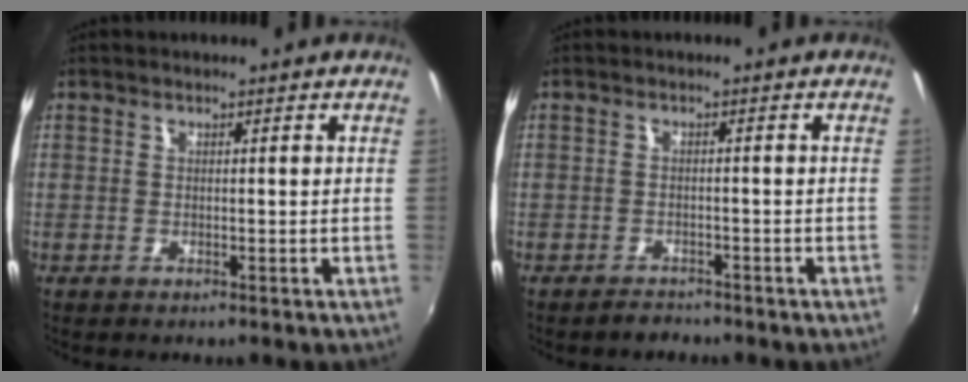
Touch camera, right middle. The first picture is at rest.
{"total": 2.0, "force": [-1.8, 0.8, 0.1], "torque": [-0.009, -0.001, -0.030]}